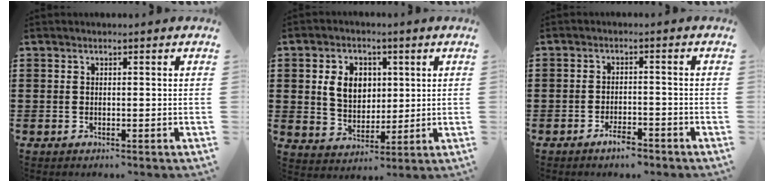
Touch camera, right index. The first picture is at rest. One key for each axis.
{"total": 6.8, "fx": 1.4, "fy": 5.3, "fz": 4.1, "tx": -0.098, "ty": 0.010, "tz": 0.020}
{"total": 3.0, "fx": -2.5, "fy": 0.8, "fz": 1.4, "tx": -0.026, "ty": 0.006, "tz": -0.048}